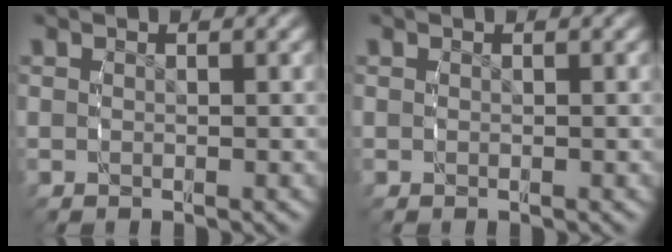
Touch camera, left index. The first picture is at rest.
{"total": 0.0}